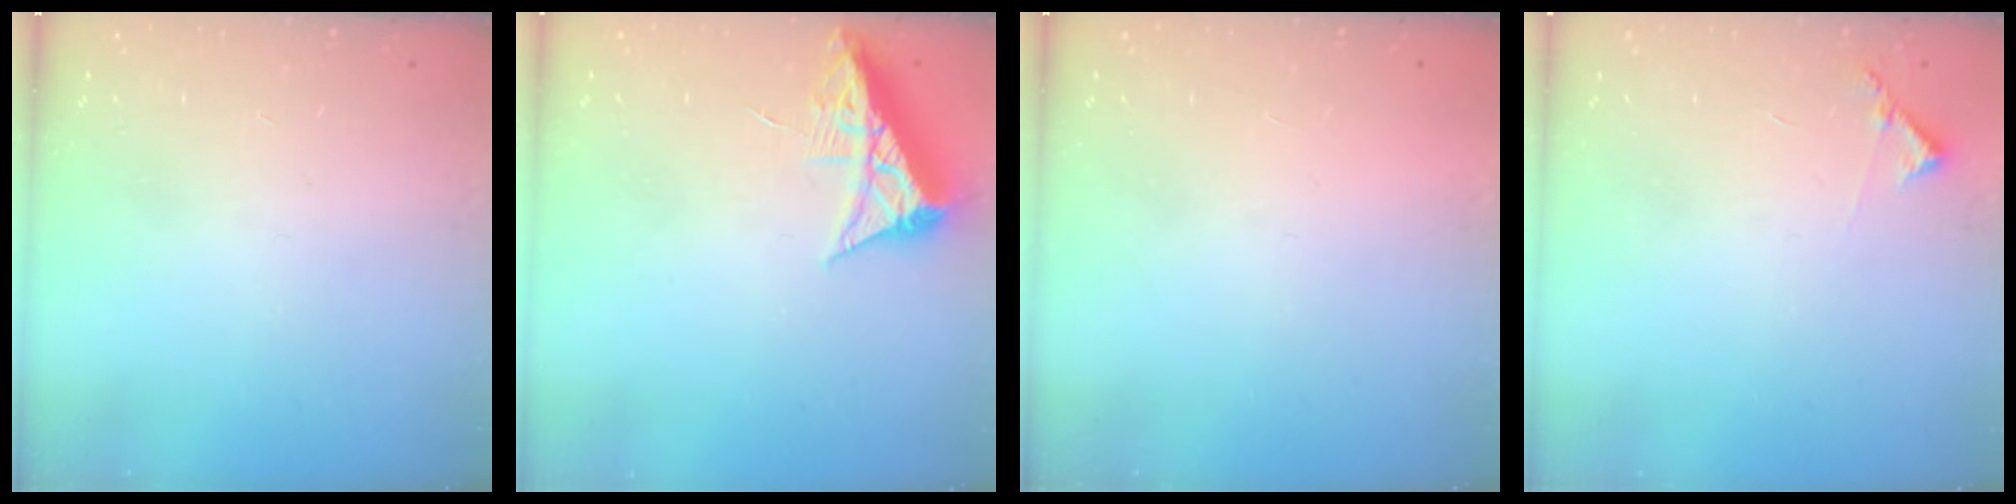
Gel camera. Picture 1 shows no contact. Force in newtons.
{"total": 7.1, "press": 7.1, "slide": 0.8}
{"total": 1.6, "press": 1.6, "slide": 0.1}
{"total": 6.4, "press": 6.4, "slide": 0.5}